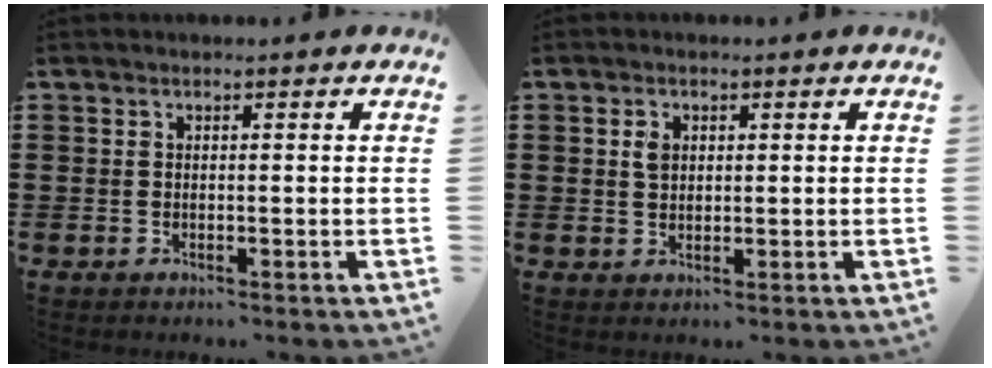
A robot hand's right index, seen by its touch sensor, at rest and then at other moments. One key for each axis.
{"total": 2.1, "fx": 0.7, "fy": 1.4, "fz": 1.4, "tx": -0.033, "ty": 0.006, "tz": 0.012}